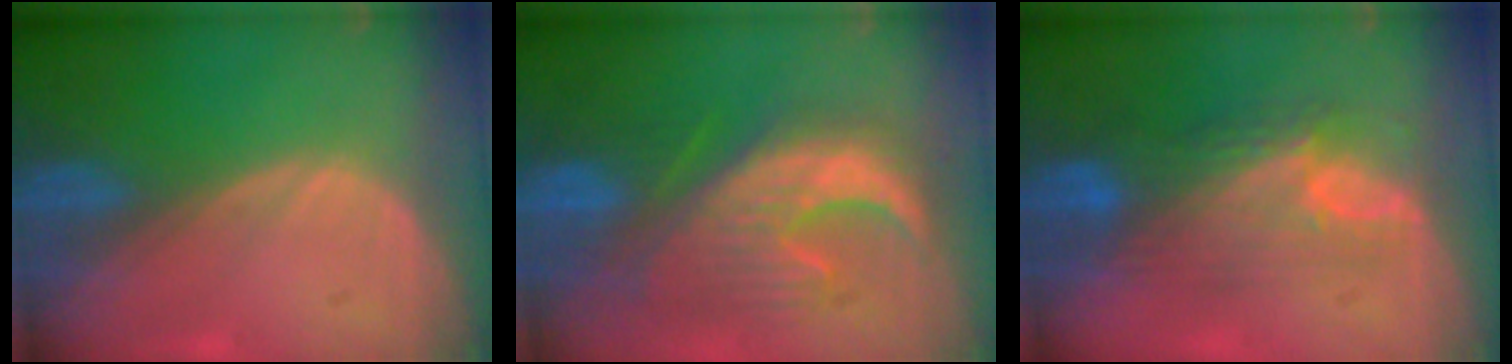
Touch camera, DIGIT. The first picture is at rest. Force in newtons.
{"total": 10.5, "press": 10.2, "slide": 2.5}
{"total": 7.9, "press": 7.7, "slide": 1.9}